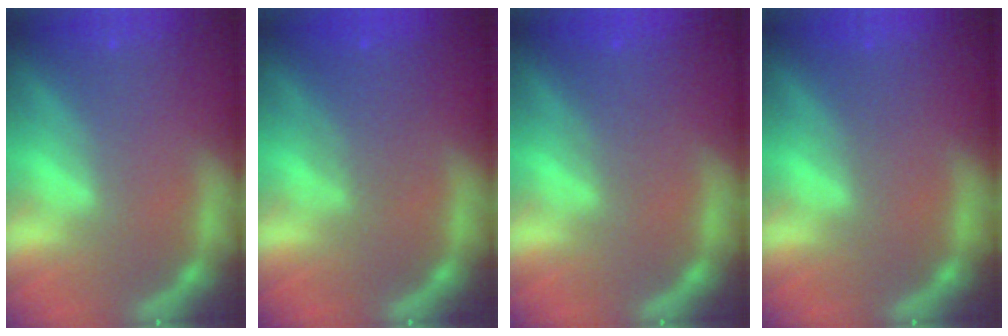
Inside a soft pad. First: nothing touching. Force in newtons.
{"total": 3.0}
{"total": 1.9}
{"total": 1.0}